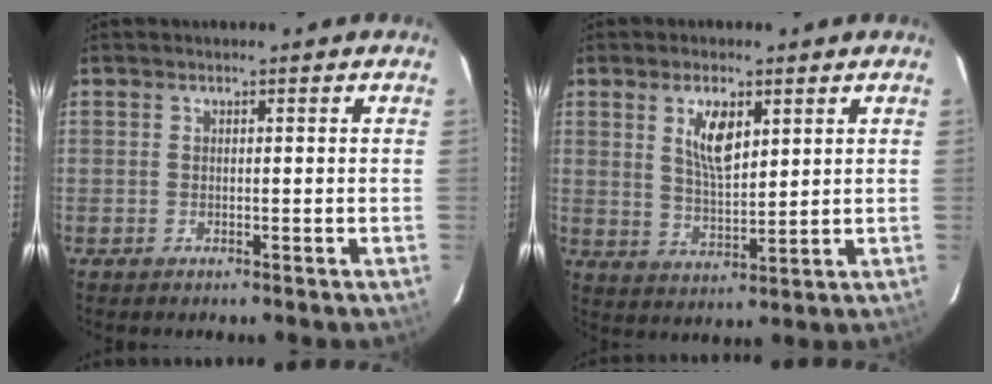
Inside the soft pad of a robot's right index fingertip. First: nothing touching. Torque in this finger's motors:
{"motor_torque": [0.59, 0.55, 0.28, 0.08]}